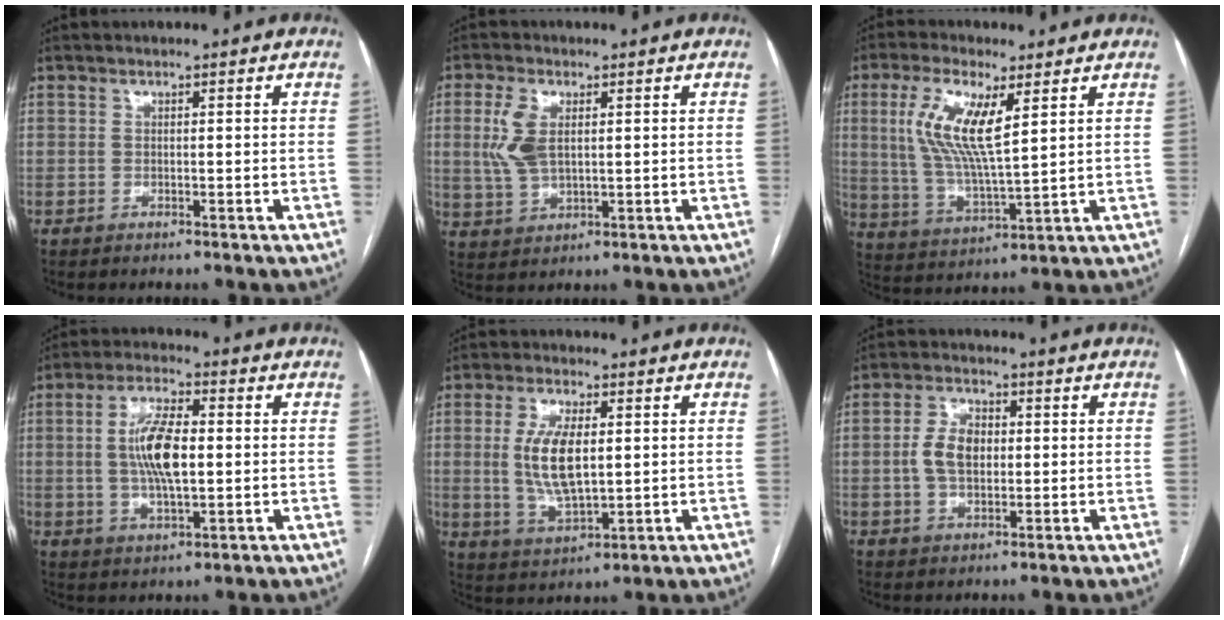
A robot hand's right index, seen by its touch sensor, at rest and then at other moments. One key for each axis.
{"total": 6.0, "fx": 1.6, "fy": 2.8, "fz": 5.0, "tx": -0.130, "ty": 0.009, "tz": 0.035}
{"total": 11.3, "fx": 3.9, "fy": 2.5, "fz": 10.3, "tx": -0.226, "ty": 0.002, "tz": 0.078}
{"total": 9.6, "fx": 0.6, "fy": 3.0, "fz": 9.1, "tx": -0.178, "ty": 0.008, "tz": 0.011}
{"total": 9.6, "fx": 1.1, "fy": 3.6, "fz": 8.8, "tx": -0.188, "ty": 0.000, "tz": 0.026}
{"total": 6.2, "fx": 0.3, "fy": 3.8, "fz": 4.8, "tx": -0.101, "ty": 0.015, "tz": 0.008}